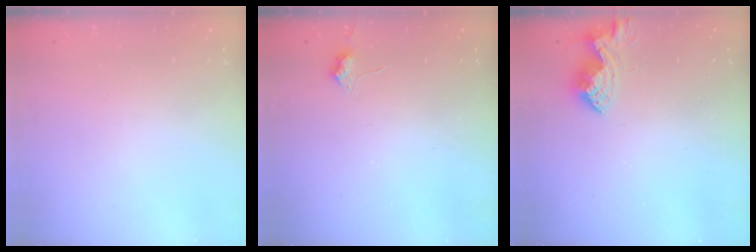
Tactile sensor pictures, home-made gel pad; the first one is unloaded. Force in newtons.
{"total": 4.3, "press": 4.3, "slide": 0.7}
{"total": 13.7, "press": 13.6, "slide": 0.9}